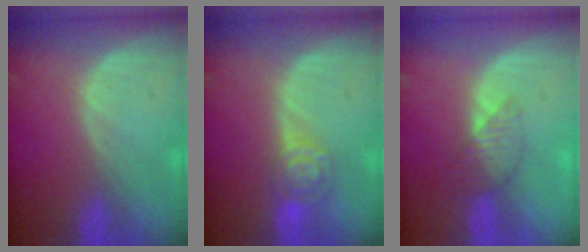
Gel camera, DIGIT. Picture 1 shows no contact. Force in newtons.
{"total": 4.6, "press": 4.5, "slide": 0.9}
{"total": 3.6, "press": 3.2, "slide": 1.6}